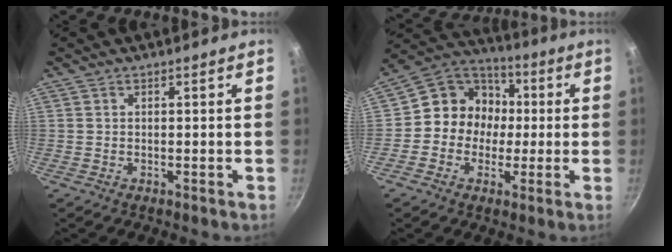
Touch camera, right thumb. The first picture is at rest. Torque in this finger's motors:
{"motor_torque": [-0.54, 0.87, 0.26, 0.27, 0.08]}